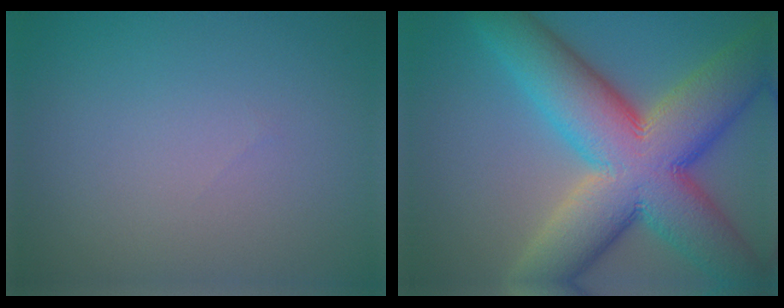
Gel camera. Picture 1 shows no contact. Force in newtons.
{"total": 14.6, "press": 14.6, "slide": 0.5}